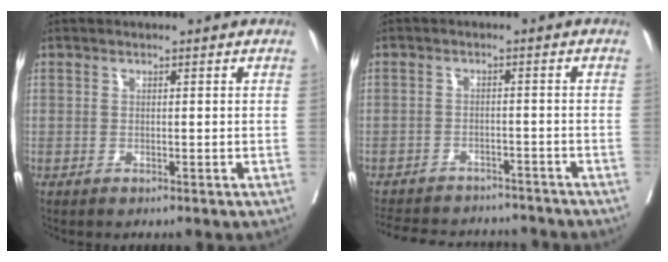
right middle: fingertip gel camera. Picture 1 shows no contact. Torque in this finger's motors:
{"motor_torque": [0.56, -0.71, -0.02, -0.03]}